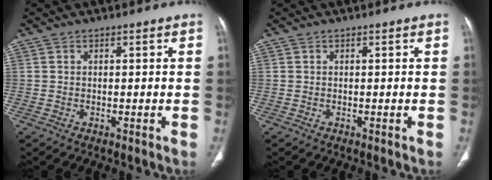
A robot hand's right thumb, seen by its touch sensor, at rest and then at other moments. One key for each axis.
{"total": 0.0}